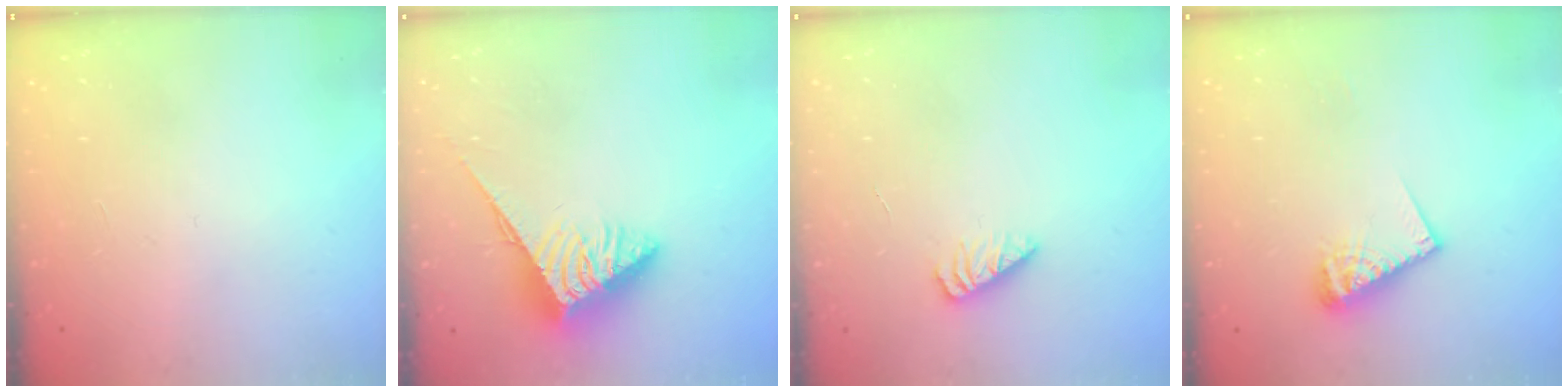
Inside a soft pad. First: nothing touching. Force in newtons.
{"total": 5.8, "press": 5.8, "slide": 0.4}
{"total": 2.8, "press": 2.7, "slide": 0.3}
{"total": 9.1, "press": 9.1, "slide": 0.9}